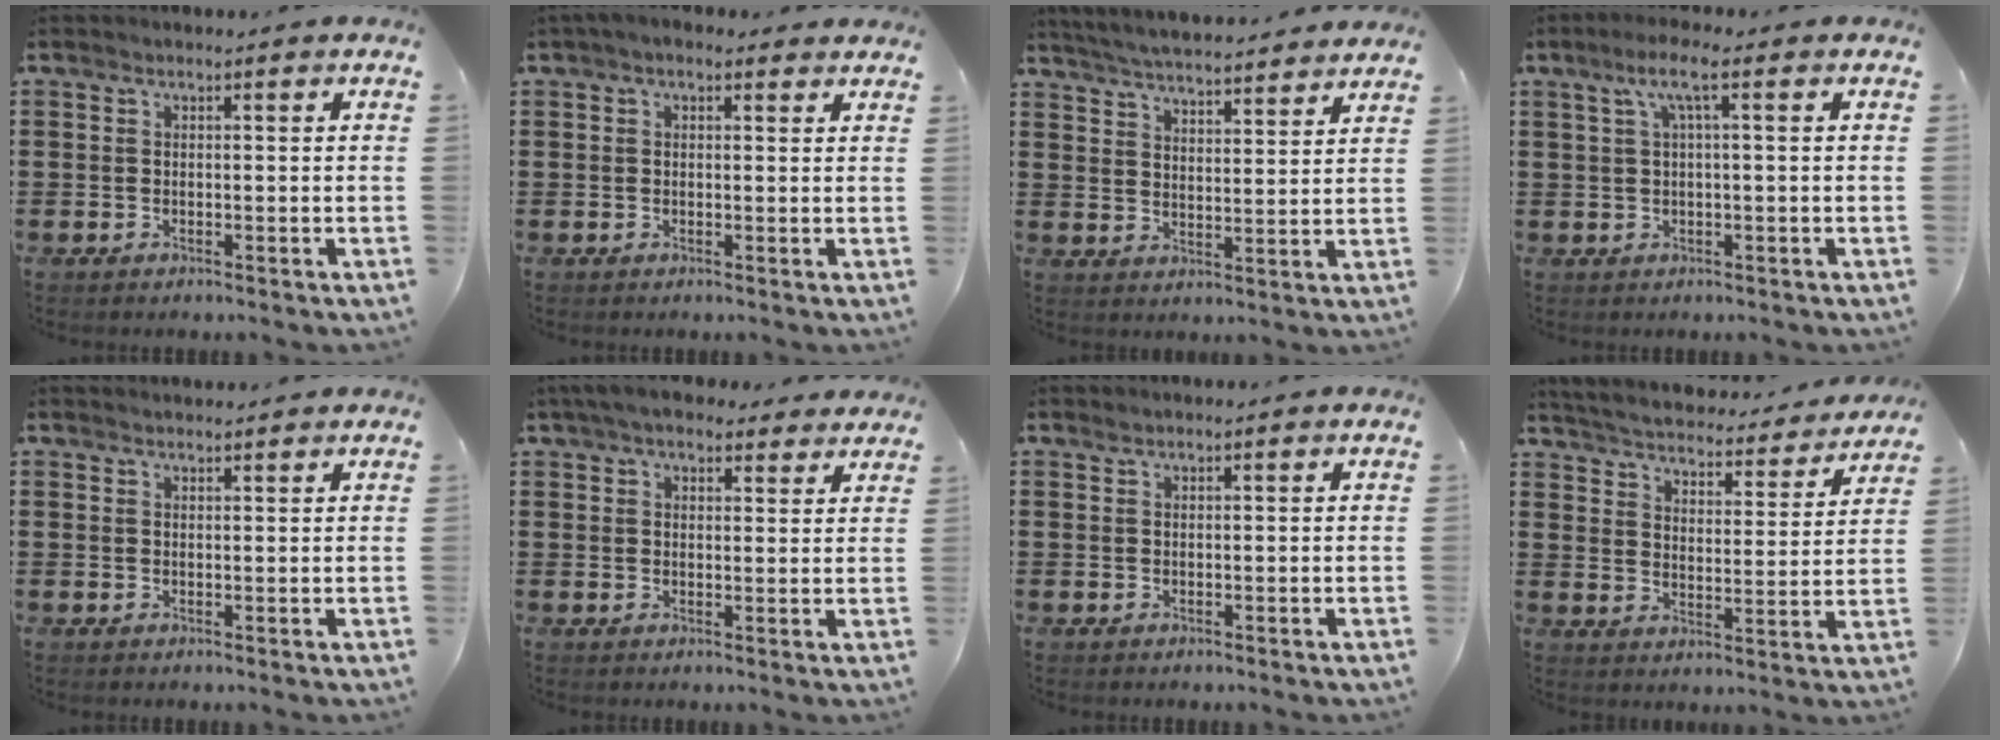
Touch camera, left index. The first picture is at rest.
{"total": 1.7, "force": [1.0, 1.0, 0.9], "torque": [-0.021, 0.008, 0.018]}
{"total": 4.7, "force": [4.6, -0.4, 0.6], "torque": [-0.033, -0.031, 0.078]}
{"total": 4.0, "force": [1.2, 0.3, 3.8], "torque": [-0.076, 0.004, 0.018]}
{"total": 1.3, "force": [1.3, 0.1, 0.1], "torque": [-0.004, 0.000, 0.025]}
{"total": 4.9, "force": [4.3, 1.4, 1.8], "torque": [-0.050, -0.004, 0.080]}
{"total": 0.6, "force": [0.5, 0.2, 0.1], "torque": [-0.004, 0.001, 0.011]}
{"total": 3.6, "force": [3.6, -0.1, 0.2], "torque": [-0.029, -0.036, 0.054]}